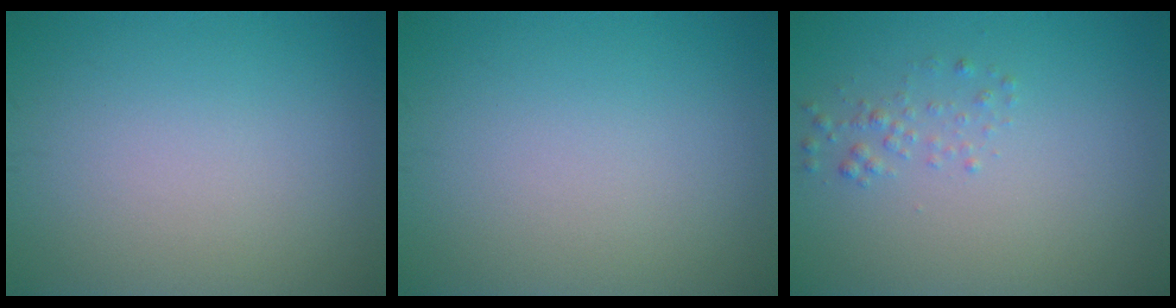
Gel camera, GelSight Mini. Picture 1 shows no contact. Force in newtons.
{"total": 0.0}
{"total": 1.2, "press": 1.2, "slide": 0.1}